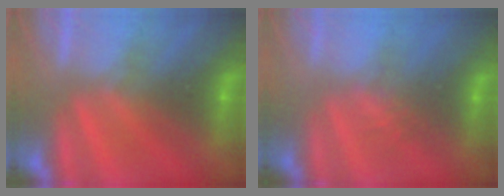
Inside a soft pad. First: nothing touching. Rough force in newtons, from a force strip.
{"total": 2.8}